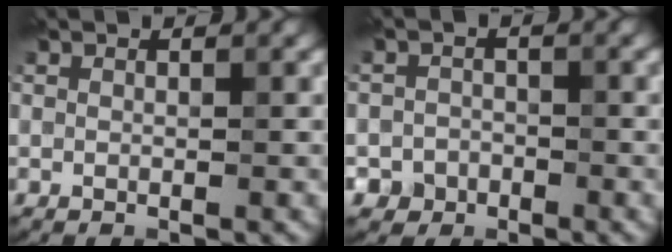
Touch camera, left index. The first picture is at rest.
{"total": 2.7, "force": [-1.6, 2.2, 0.1], "torque": [0.026, 0.005, -0.033]}